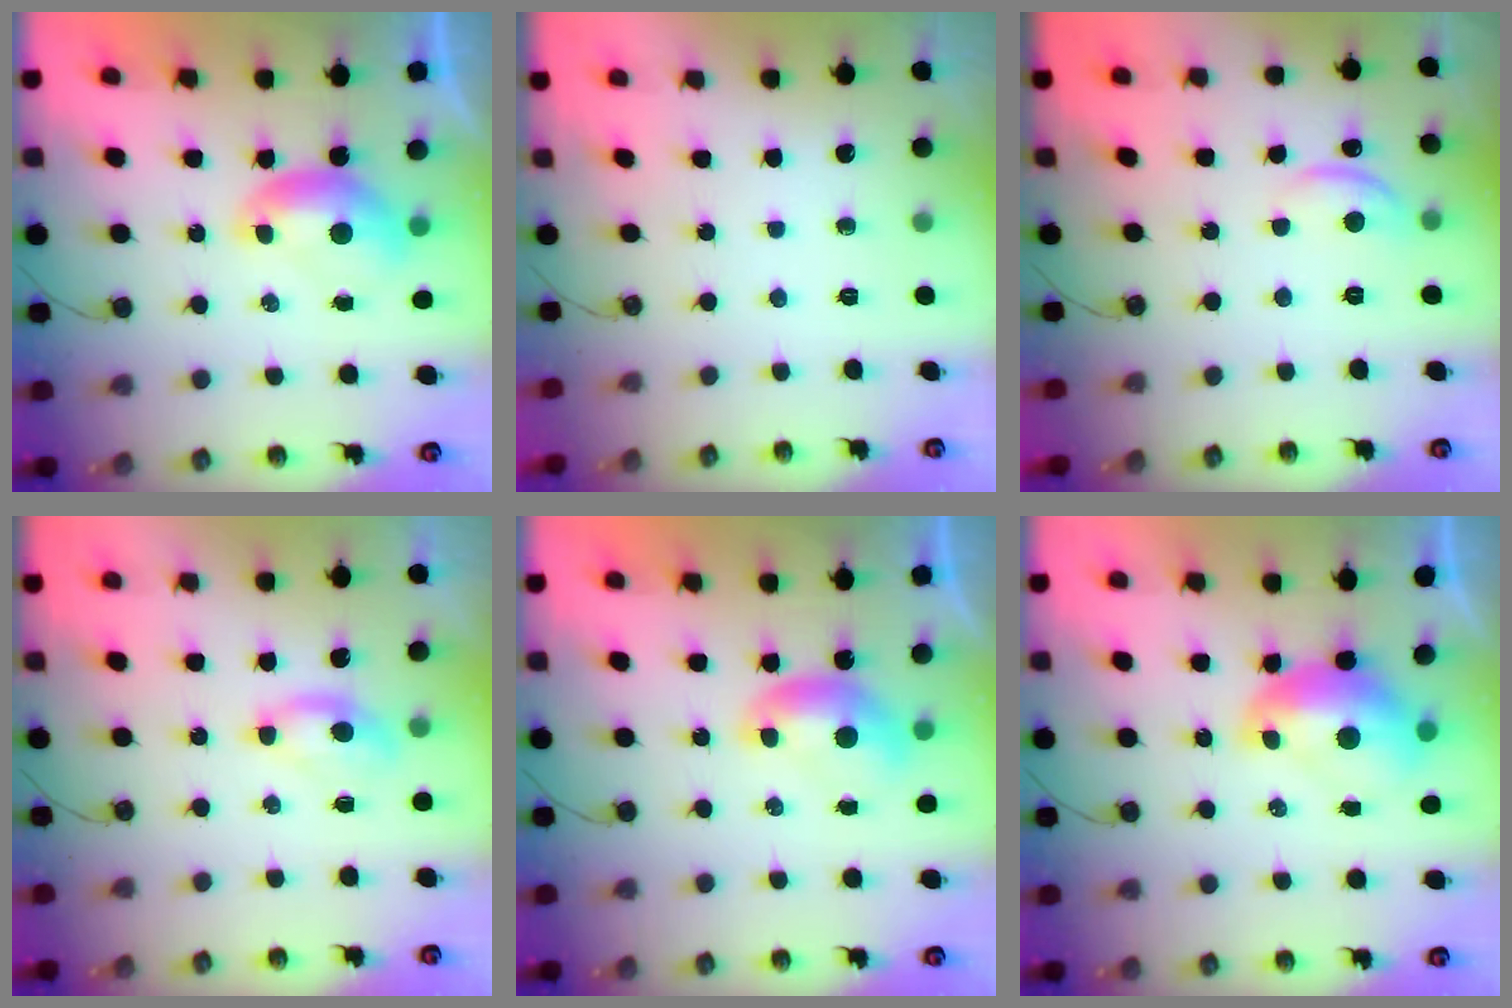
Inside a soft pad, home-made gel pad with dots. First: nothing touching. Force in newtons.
{"total": 0.0}
{"total": 4.5, "press": 4.4, "slide": 0.7}
{"total": 1.2, "press": 1.1, "slide": 0.5}
{"total": 0.0}
{"total": 2.4, "press": 2.3, "slide": 0.7}